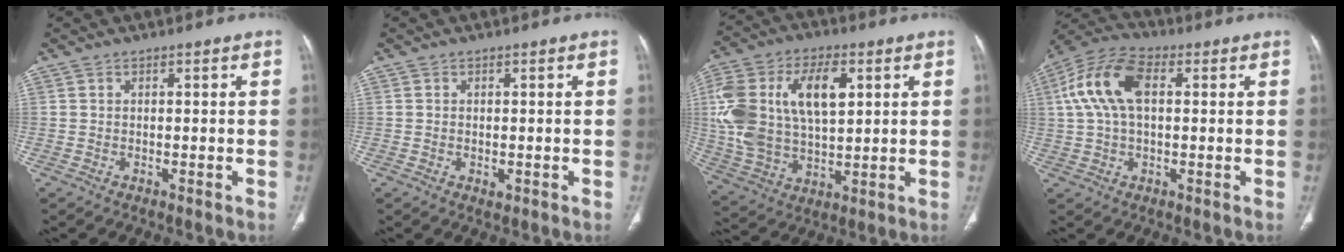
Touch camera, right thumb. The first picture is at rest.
{"total": 1.2, "force": [-0.2, 0.8, 0.8], "torque": [-0.014, -0.003, -0.001]}
{"total": 20.7, "force": [4.8, 11.7, 16.4], "torque": [-0.318, 0.002, 0.090]}
{"total": 12.3, "force": [2.4, 6.9, 9.9], "torque": [-0.209, 0.029, 0.041]}